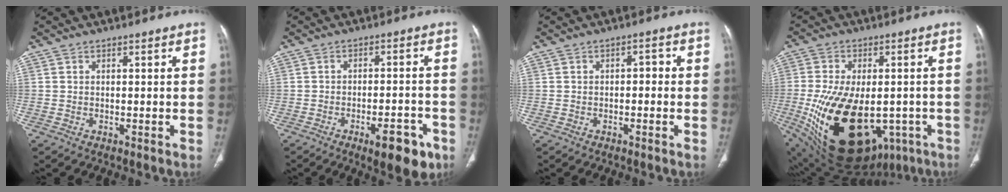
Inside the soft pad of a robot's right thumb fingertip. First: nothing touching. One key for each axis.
{"total": 9.1, "fx": -5.0, "fy": 3.4, "fz": 6.9, "tx": -0.076, "ty": 0.021, "tz": -0.063}
{"total": 2.2, "fx": -0.2, "fy": 1.3, "fz": 1.8, "tx": -0.017, "ty": 0.010, "tz": -0.009}
{"total": 27.3, "fx": -7.9, "fy": 15.8, "fz": 20.8, "tx": -0.366, "ty": -0.017, "tz": -0.089}